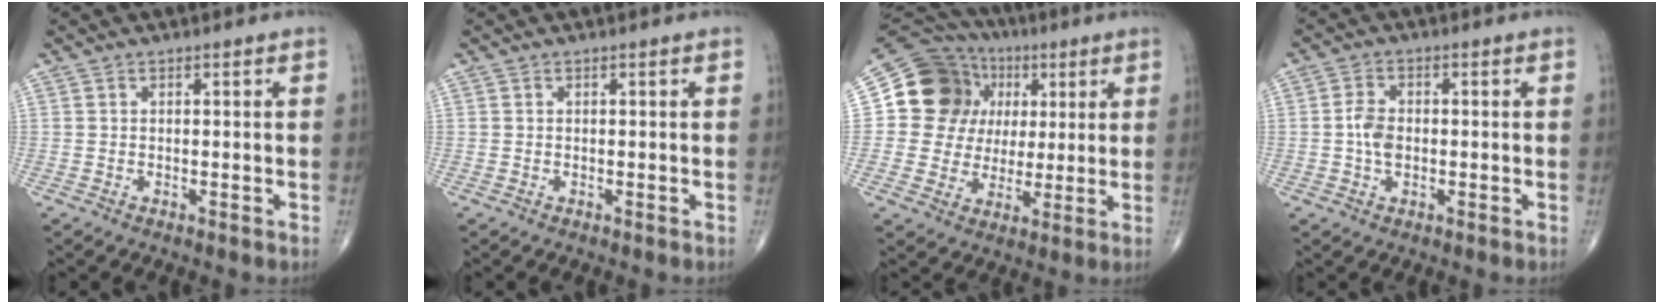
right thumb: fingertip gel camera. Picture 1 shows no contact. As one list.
[{"total": 0.0}, {"total": 16.3, "force": [3.7, 14.6, 6.2], "torque": [-0.070, 0.020, 0.066]}, {"total": 4.0, "force": [-0.4, 2.6, 3.0], "torque": [-0.057, 0.007, -0.013]}]